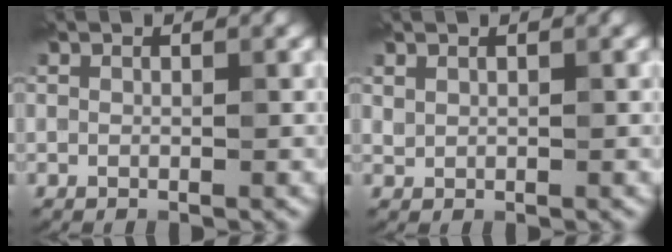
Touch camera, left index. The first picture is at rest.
{"total": 0.6, "force": [0.5, 0.4, 0.2], "torque": [-0.007, -0.001, 0.014]}